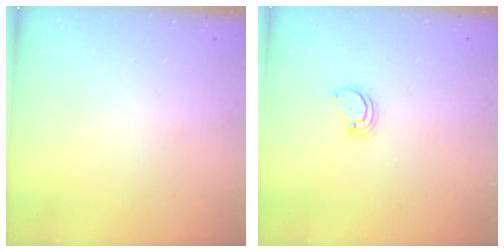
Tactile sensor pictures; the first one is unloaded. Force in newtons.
{"total": 2.6, "press": 2.6, "slide": 0.1}